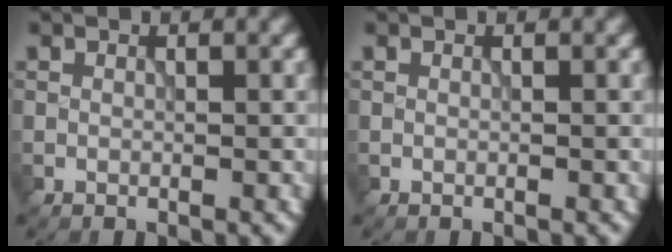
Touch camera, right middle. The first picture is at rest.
{"total": 0.0}